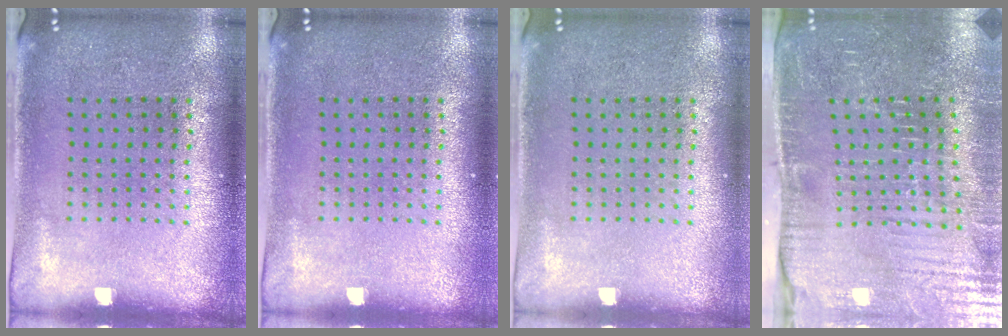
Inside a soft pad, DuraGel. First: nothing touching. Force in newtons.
{"total": 0.0}
{"total": 0.0}
{"total": 4.6, "press": 4.6, "slide": 0.7}